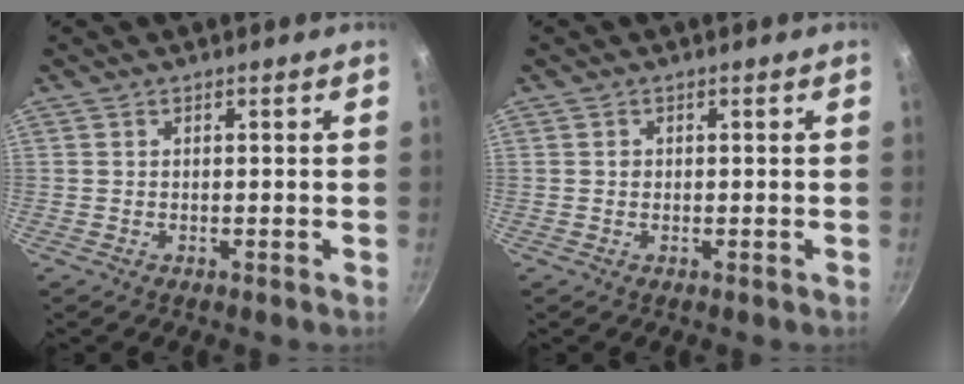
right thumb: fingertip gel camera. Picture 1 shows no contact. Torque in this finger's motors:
{"motor_torque": [0.28, -0.12, 0.31, -0.24, 0.01]}